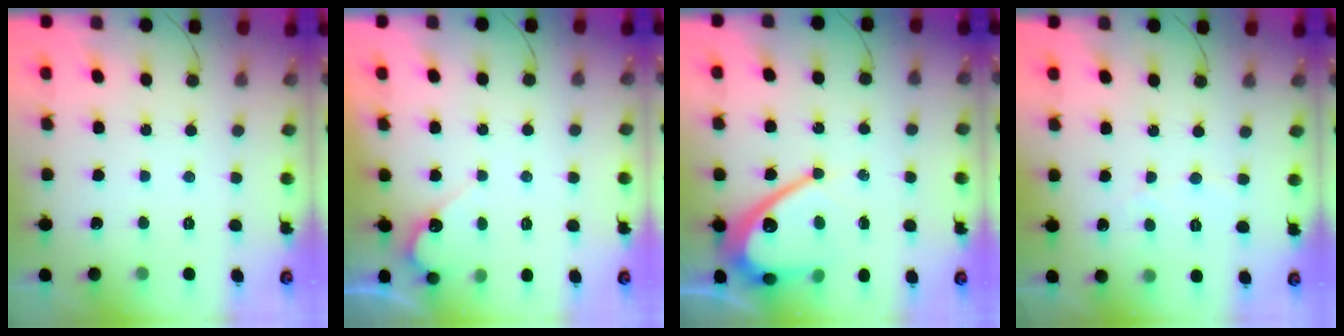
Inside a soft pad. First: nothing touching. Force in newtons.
{"total": 4.3, "press": 4.3, "slide": 0.2}
{"total": 12.9, "press": 12.9, "slide": 1.0}
{"total": 2.8, "press": 2.8, "slide": 0.2}